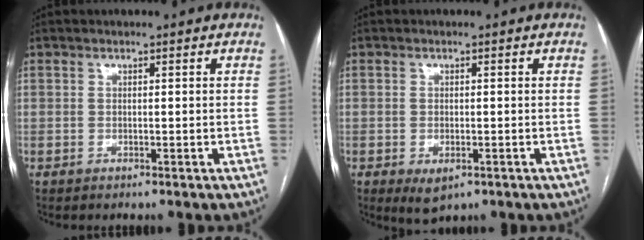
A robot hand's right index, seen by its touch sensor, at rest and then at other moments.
{"total": 3.4, "force": [-1.5, 1.7, 2.6], "torque": [-0.045, -0.005, -0.013]}